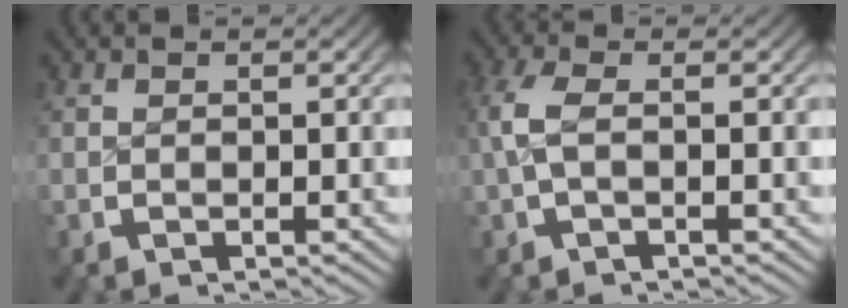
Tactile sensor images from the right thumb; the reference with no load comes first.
{"total": 2.9, "force": [0.1, 1.3, 2.6], "torque": [-0.074, -0.001, 0.005]}